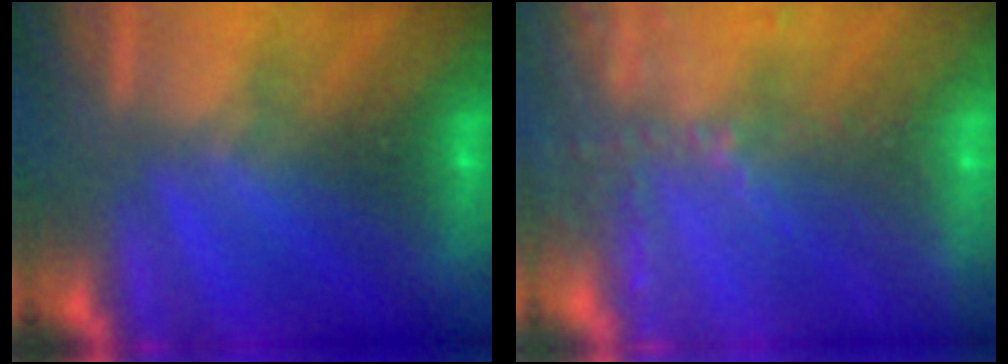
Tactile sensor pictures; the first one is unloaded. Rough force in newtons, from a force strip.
{"total": 9.3}